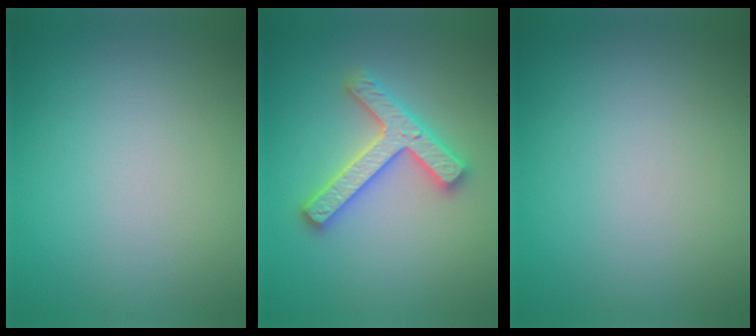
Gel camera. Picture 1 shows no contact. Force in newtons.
{"total": 4.7, "press": 4.6, "slide": 0.8}
{"total": 0.0}